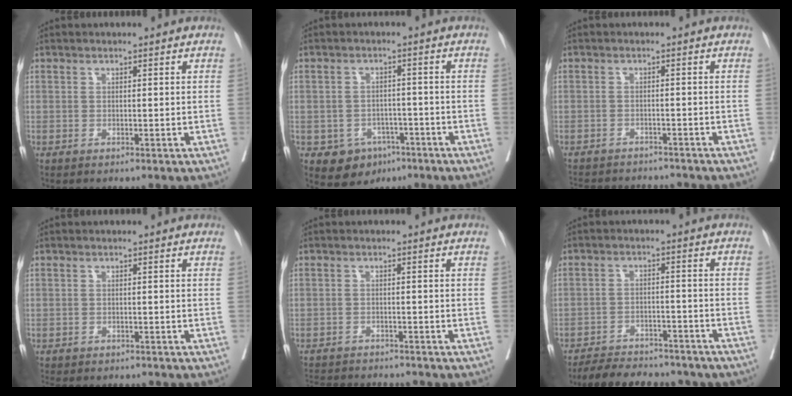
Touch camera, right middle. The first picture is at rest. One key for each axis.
{"total": 5.8, "fx": -3.3, "fy": 4.4, "fz": 1.9, "tx": -0.026, "ty": 0.006, "tz": -0.040}
{"total": 11.1, "fx": -10.5, "fy": 2.6, "fz": 2.9, "tx": -0.059, "ty": 0.002, "tz": -0.136}
{"total": 8.1, "fx": -7.1, "fy": 2.8, "fz": 2.5, "tx": -0.041, "ty": -0.007, "tz": -0.091}
{"total": 10.5, "fx": -10.0, "fy": 1.5, "fz": 2.9, "tx": -0.053, "ty": -0.002, "tz": -0.140}
{"total": 14.6, "fx": -13.0, "fy": 4.2, "fz": 5.0, "tx": -0.084, "ty": 0.006, "tz": -0.173}